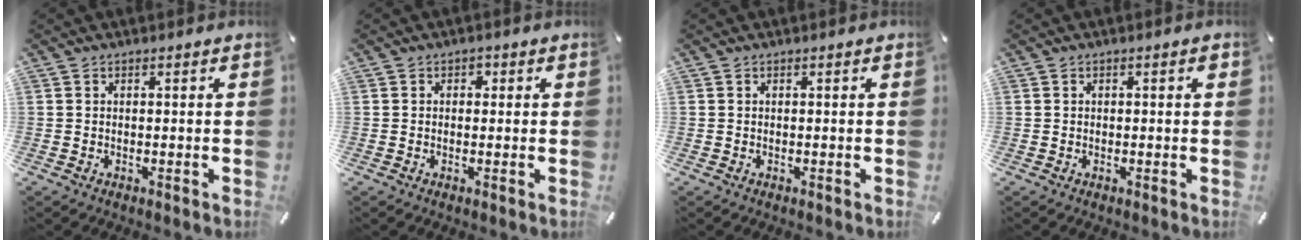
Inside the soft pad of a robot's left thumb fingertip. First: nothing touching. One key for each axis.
{"total": 1.4, "fx": 0.0, "fy": 1.3, "fz": 0.5, "tx": -0.003, "ty": 0.004, "tz": -0.004}
{"total": 0.0}
{"total": 0.8, "fx": 0.1, "fy": 0.5, "fz": 0.6, "tx": -0.011, "ty": 0.005, "tz": 0.001}